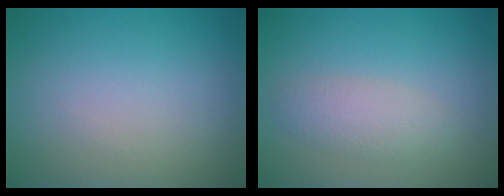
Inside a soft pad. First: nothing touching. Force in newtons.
{"total": 2.5, "press": 2.5, "slide": 0.1}